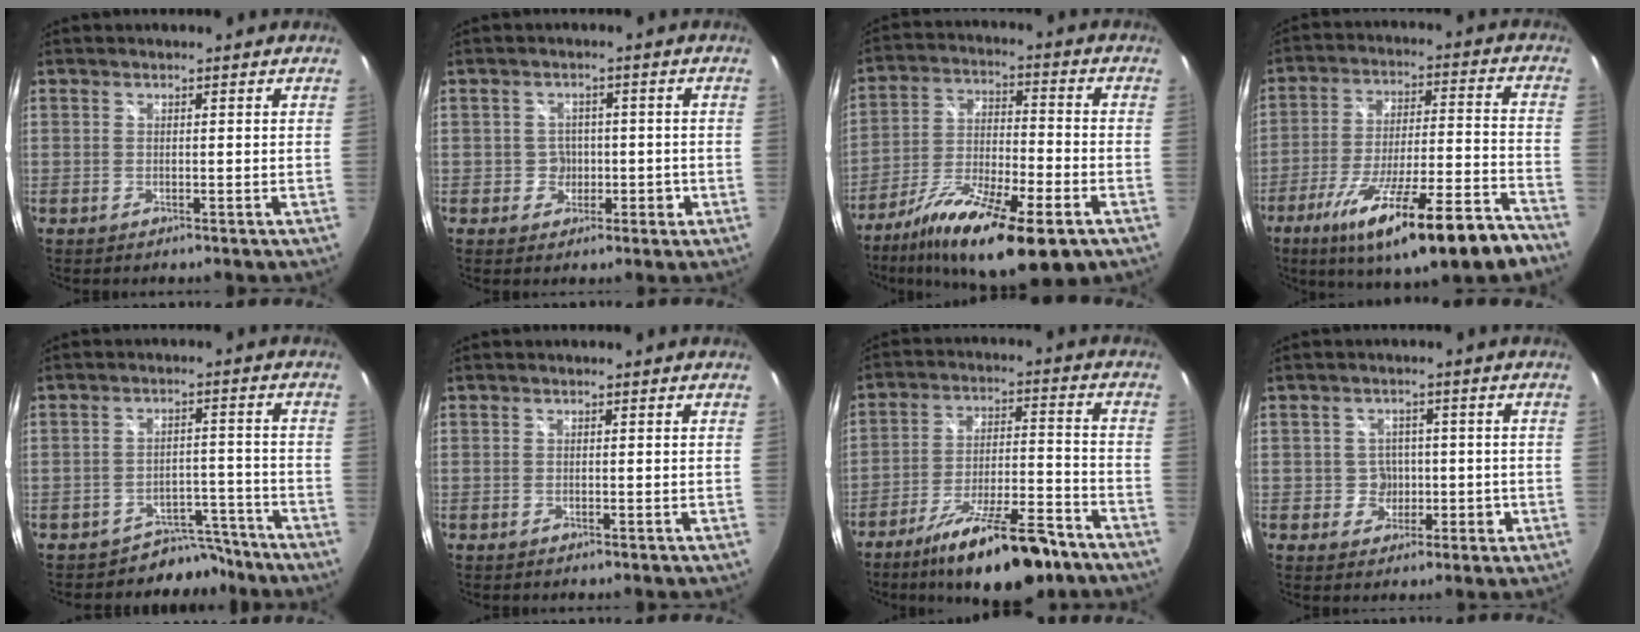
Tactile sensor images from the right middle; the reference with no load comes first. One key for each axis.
{"total": 3.4, "fx": -0.8, "fy": 3.3, "fz": 0.3, "tx": -0.006, "ty": 0.010, "tz": -0.009}
{"total": 19.2, "fx": -11.9, "fy": 4.9, "fz": 14.3, "tx": -0.259, "ty": -0.031, "tz": -0.205}
{"total": 22.6, "fx": -15.9, "fy": 3.0, "fz": 15.8, "tx": -0.268, "ty": -0.052, "tz": -0.239}
{"total": 6.8, "fx": -5.9, "fy": 3.4, "fz": -0.3, "tx": 0.010, "ty": 0.028, "tz": -0.083}
{"total": 0.0}
{"total": 18.2, "fx": -13.6, "fy": 4.4, "fz": 11.3, "tx": -0.196, "ty": -0.020, "tz": -0.209}
{"total": 4.1, "fx": -0.6, "fy": 4.0, "fz": 0.6, "tx": -0.013, "ty": 0.012, "tz": -0.001}